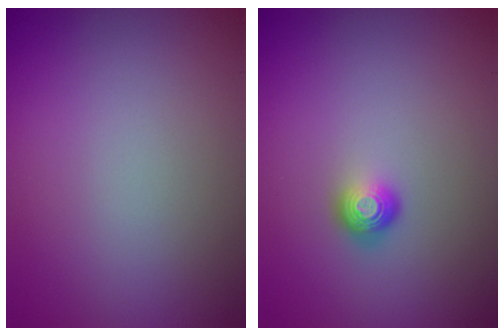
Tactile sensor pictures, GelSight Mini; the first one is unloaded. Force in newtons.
{"total": 1.7, "press": 1.3, "slide": 1.2}